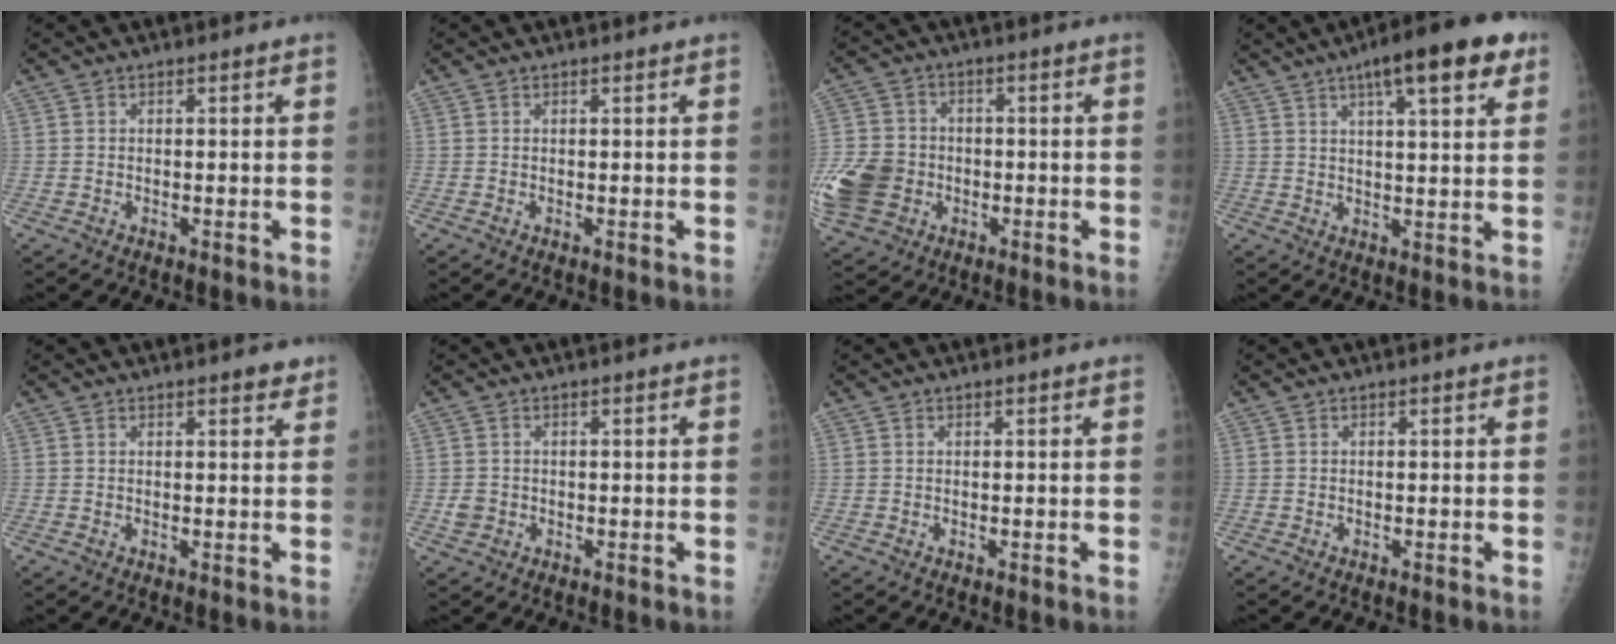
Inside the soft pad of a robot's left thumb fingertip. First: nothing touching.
{"total": 0.0}
{"total": 13.0, "force": [-3.4, 10.7, 6.6], "torque": [-0.132, 0.009, -0.059]}
{"total": 14.0, "force": [7.4, 3.7, 11.4], "torque": [-0.144, -0.008, 0.100]}
{"total": 2.1, "force": [1.4, 0.6, 1.3], "torque": [-0.012, -0.006, 0.017]}
{"total": 1.8, "force": [-0.5, 1.7, 0.6], "torque": [-0.010, 0.005, -0.008]}
{"total": 0.0}
{"total": 0.0}